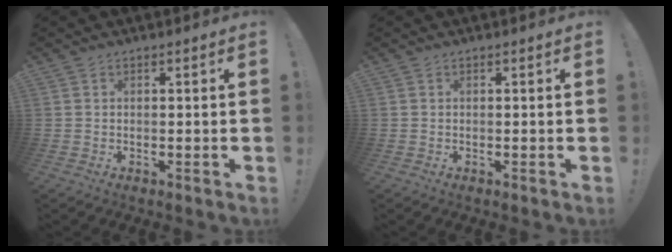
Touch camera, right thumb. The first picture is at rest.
{"total": 0.0}